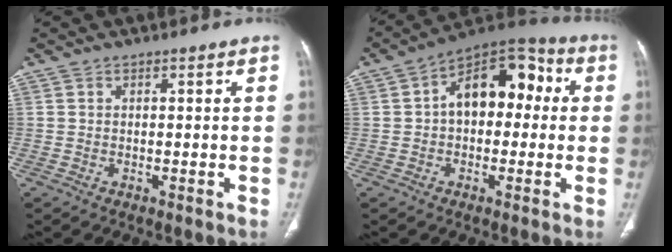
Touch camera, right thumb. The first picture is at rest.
{"total": 14.1, "force": [1.6, 8.9, 10.8], "torque": [-0.117, 0.044, 0.009]}